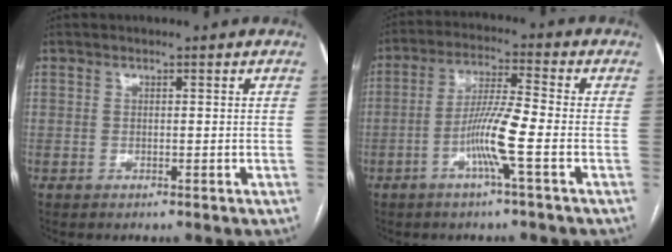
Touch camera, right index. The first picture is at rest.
{"total": 8.0, "force": [-2.8, -0.5, 7.5], "torque": [-0.146, -0.002, -0.059]}